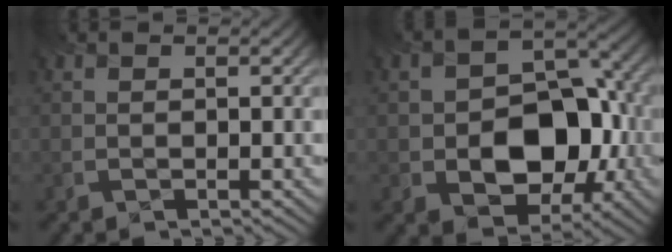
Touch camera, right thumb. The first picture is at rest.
{"total": 11.0, "force": [-2.3, 7.7, 7.5], "torque": [-0.110, -0.005, -0.039]}